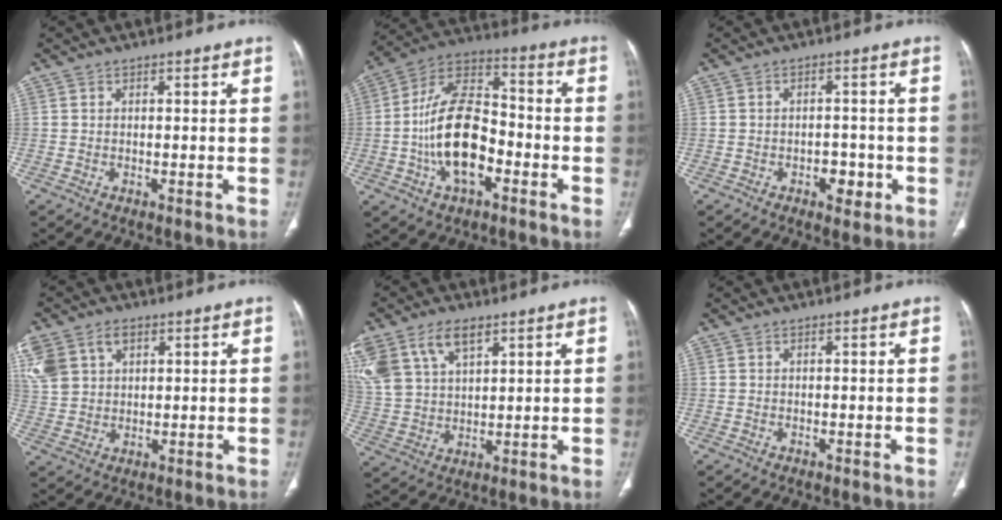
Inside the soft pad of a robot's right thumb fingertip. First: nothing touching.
{"total": 17.4, "force": [-4.2, 9.5, 14.0], "torque": [-0.244, 0.040, -0.077]}
{"total": 4.1, "force": [-1.6, 2.6, 2.7], "torque": [-0.020, 0.011, -0.019]}
{"total": 15.3, "force": [6.5, 11.1, 8.2], "torque": [-0.212, 0.022, 0.137]}
{"total": 15.7, "force": [8.5, 9.1, 9.5], "torque": [-0.212, 0.000, 0.171]}
{"total": 0.0}